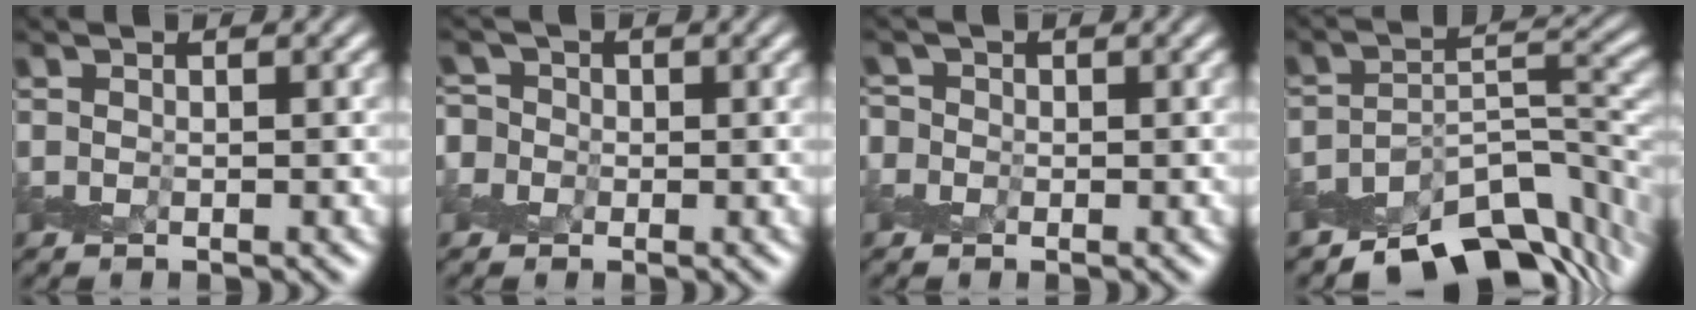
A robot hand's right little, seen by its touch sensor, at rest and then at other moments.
{"total": 3.2, "force": [-0.4, 3.1, 0.8], "torque": [-0.003, 0.023, -0.036]}
{"total": 1.5, "force": [-0.2, 1.5, 0.2], "torque": [0.010, 0.010, -0.019]}
{"total": 9.6, "force": [-7.3, 3.9, 5.0], "torque": [-0.060, -0.008, -0.120]}